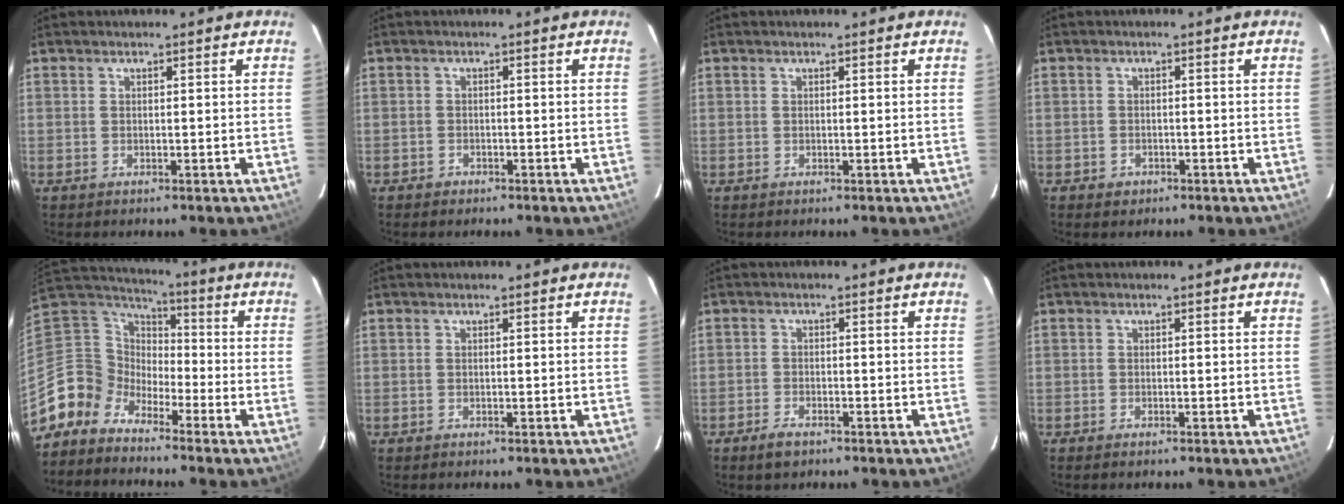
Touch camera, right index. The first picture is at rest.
{"total": 1.2, "force": [-0.9, 0.7, 0.0], "torque": [-0.002, 0.006, -0.014]}
{"total": 0.0}
{"total": 2.1, "force": [-1.2, 1.6, 0.5], "torque": [-0.011, 0.002, -0.014]}
{"total": 8.6, "force": [-6.5, 5.6, 0.1], "torque": [-0.023, 0.044, -0.157]}
{"total": 0.0}
{"total": 3.1, "force": [-2.2, 1.3, 1.6], "torque": [-0.042, -0.003, -0.041]}
{"total": 0.7, "force": [-0.6, 0.2, 0.3], "torque": [-0.008, -0.002, -0.011]}